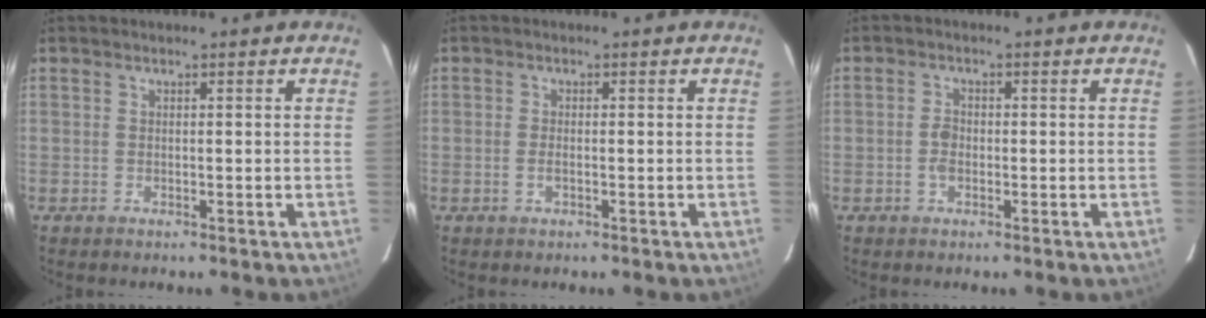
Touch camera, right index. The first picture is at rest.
{"total": 1.6, "force": [-0.6, 0.7, 1.3], "torque": [-0.029, 0.000, -0.011]}
{"total": 2.4, "force": [-0.7, 1.6, 1.7], "torque": [-0.036, 0.004, -0.013]}